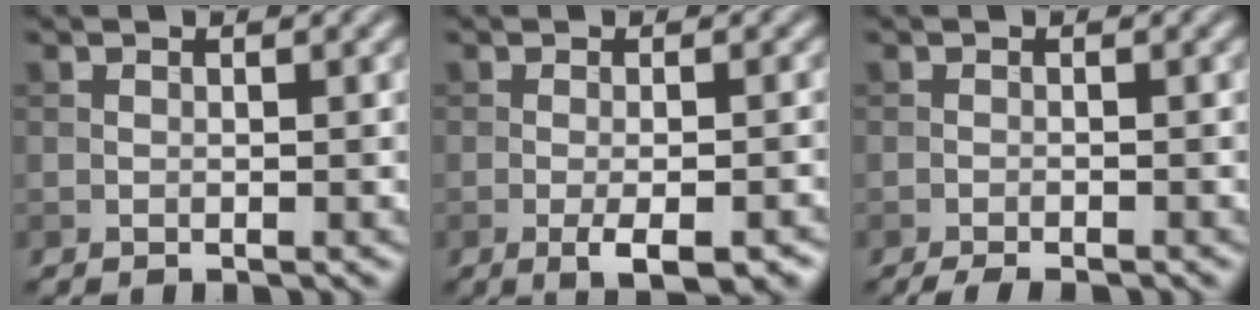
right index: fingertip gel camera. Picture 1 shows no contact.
{"total": 4.4, "force": [-2.1, 1.2, 3.6], "torque": [-0.061, -0.006, -0.027]}
{"total": 2.1, "force": [-1.7, 0.3, 1.1], "torque": [-0.016, 0.000, -0.028]}